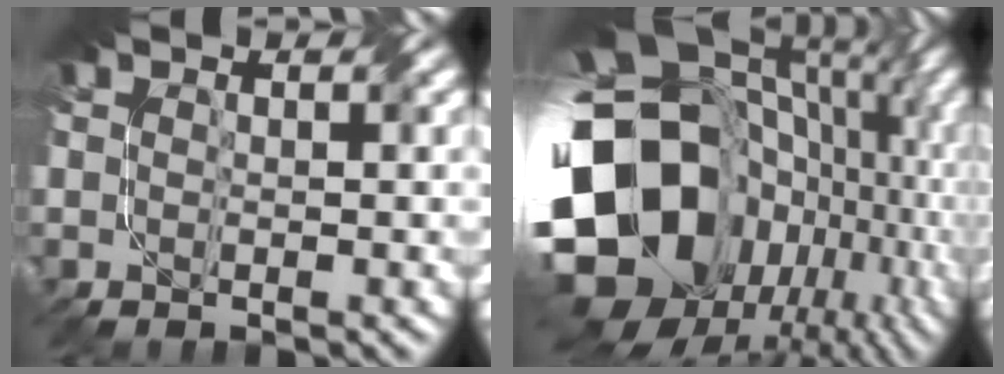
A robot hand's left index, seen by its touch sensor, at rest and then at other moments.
{"total": 22.7, "force": [-2.5, 18.4, 13.0], "torque": [-0.267, -0.038, -0.044]}